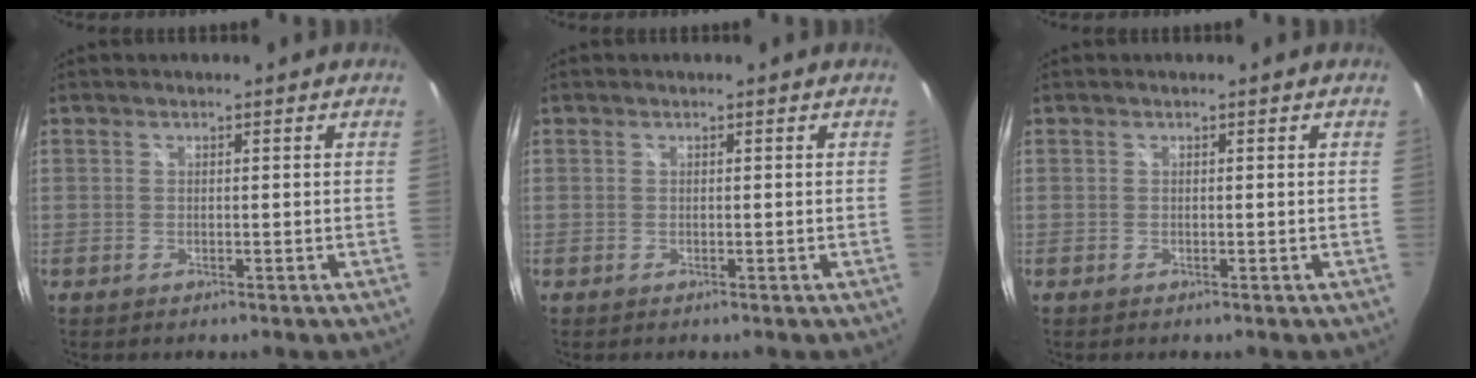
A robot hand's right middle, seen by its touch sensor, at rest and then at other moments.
{"total": 0.0}
{"total": 0.0}